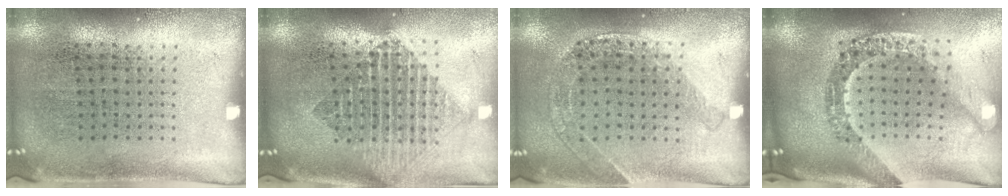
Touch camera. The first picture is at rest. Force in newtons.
{"total": 2.0, "press": 1.6, "slide": 1.1}
{"total": 1.4, "press": 1.3, "slide": 0.3}
{"total": 3.1, "press": 2.3, "slide": 2.0}